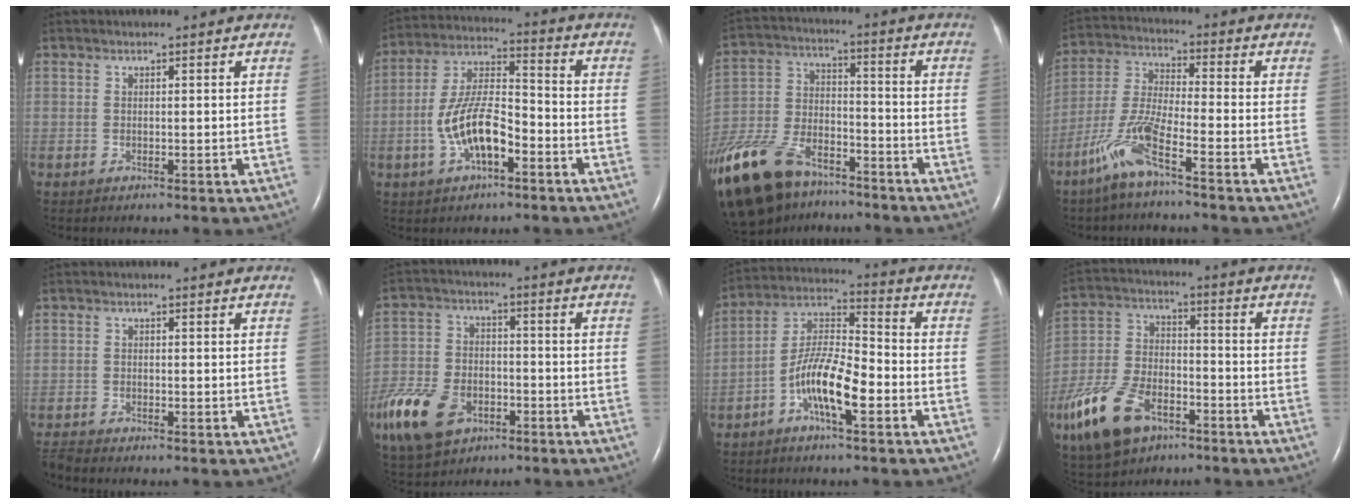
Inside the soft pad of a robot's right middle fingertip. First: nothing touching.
{"total": 10.7, "force": [-3.9, 4.0, 9.1], "torque": [-0.192, 0.016, -0.071]}
{"total": 21.8, "force": [-15.9, 9.9, 11.0], "torque": [-0.310, -0.020, -0.288]}
{"total": 9.1, "force": [-5.7, 0.7, 7.0], "torque": [-0.163, -0.010, -0.122]}
{"total": 2.5, "force": [-2.4, -0.4, 0.2], "torque": [-0.014, -0.016, -0.049]}
{"total": 16.5, "force": [-8.5, 10.2, 9.8], "torque": [-0.247, -0.007, -0.148]}
{"total": 10.4, "force": [-4.4, 2.4, 9.1], "torque": [-0.184, 0.015, -0.082]}
{"total": 13.9, "force": [-7.8, 7.2, 9.0], "torque": [-0.205, -0.002, -0.141]}